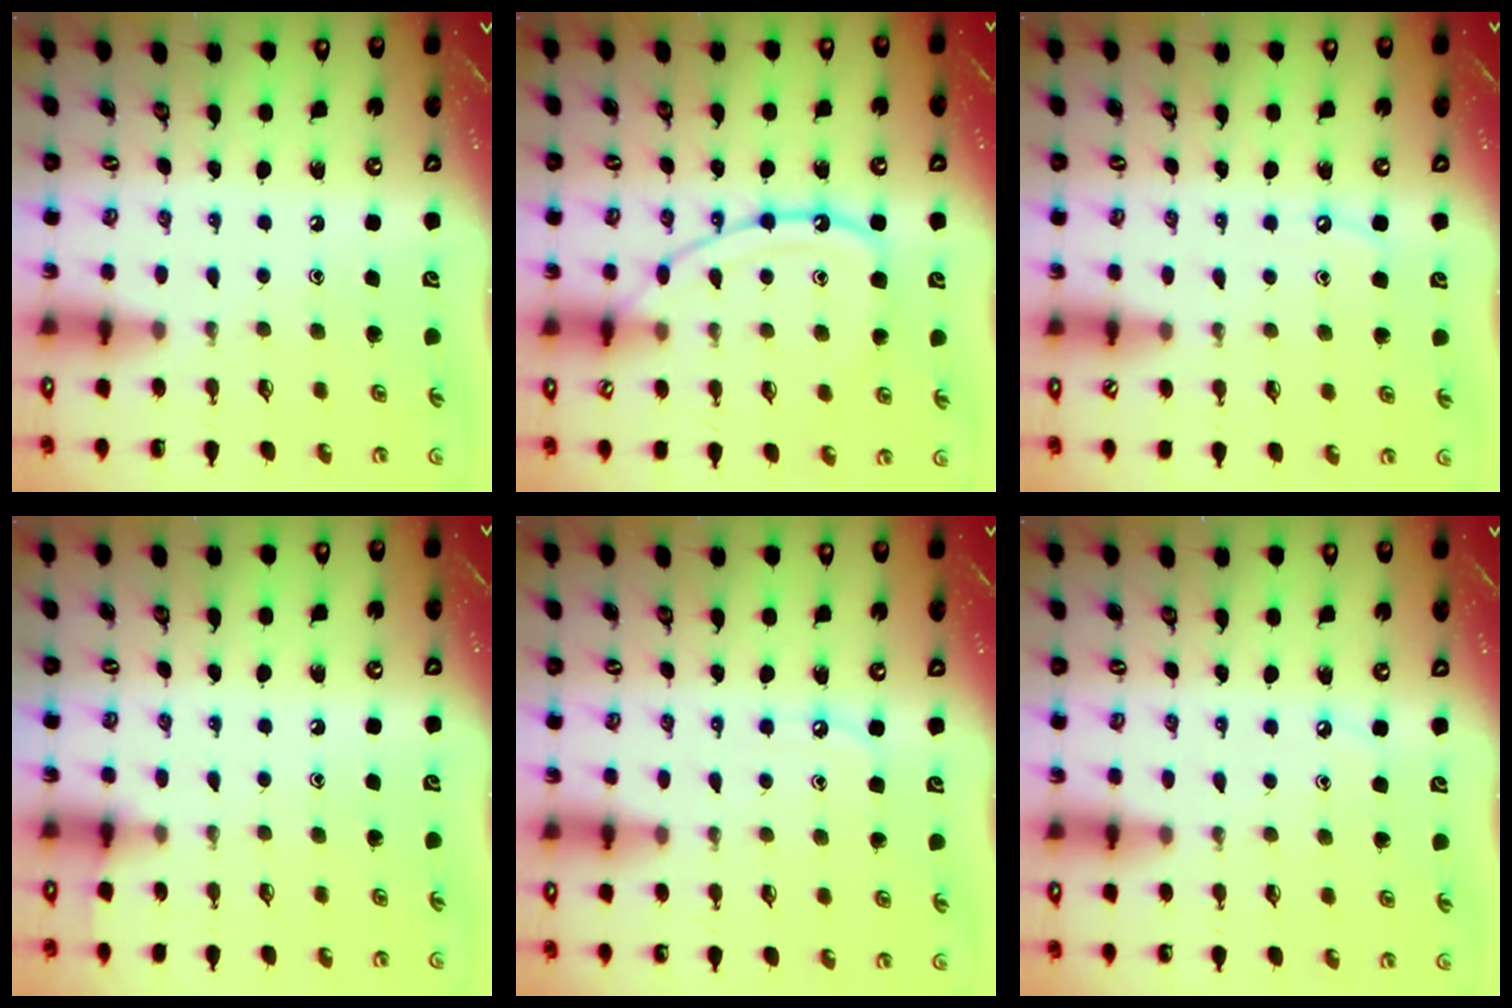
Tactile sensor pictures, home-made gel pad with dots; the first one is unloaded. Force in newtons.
{"total": 12.9, "press": 12.8, "slide": 1.3}
{"total": 3.8, "press": 3.8, "slide": 0.5}
{"total": 2.8, "press": 2.8, "slide": 0.5}
{"total": 4.7, "press": 4.7, "slide": 0.6}
{"total": 2.4, "press": 2.4, "slide": 0.3}